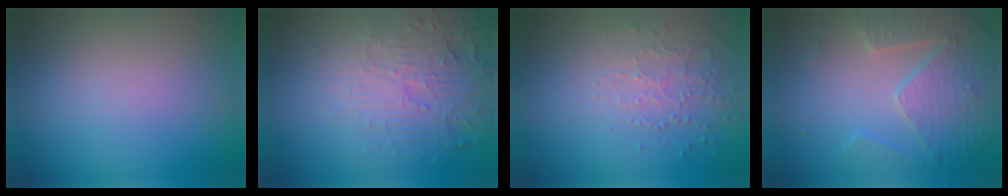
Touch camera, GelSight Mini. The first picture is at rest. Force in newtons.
{"total": 5.2, "press": 3.4, "slide": 4.0}
{"total": 1.3, "press": 1.0, "slide": 0.8}
{"total": 3.8, "press": 3.5, "slide": 1.4}